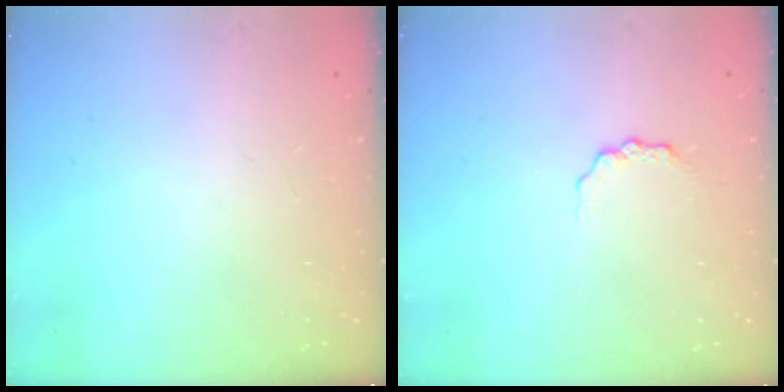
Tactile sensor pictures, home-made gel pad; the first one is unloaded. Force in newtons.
{"total": 2.6, "press": 2.6, "slide": 0.4}